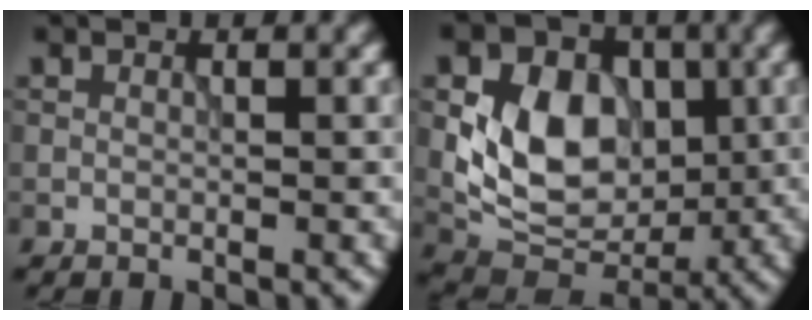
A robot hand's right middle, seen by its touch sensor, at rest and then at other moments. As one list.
[{"total": 8.4, "force": [0.5, 6.3, 5.5], "torque": [-0.094, -0.007, 0.005]}]